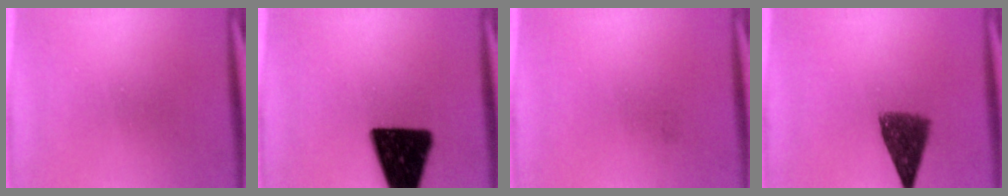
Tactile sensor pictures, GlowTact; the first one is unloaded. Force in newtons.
{"total": 18.5}
{"total": 0.7}
{"total": 7.3}